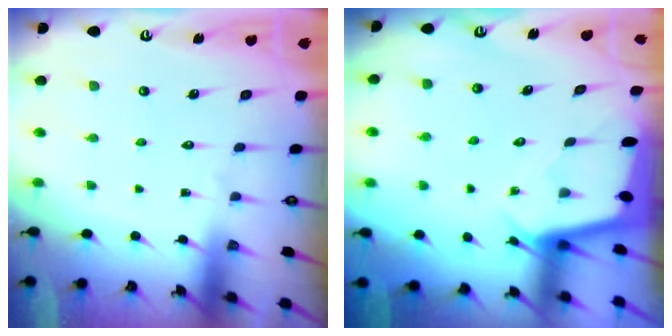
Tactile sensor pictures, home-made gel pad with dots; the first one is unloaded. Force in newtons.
{"total": 1.9, "press": 1.9, "slide": 0.3}